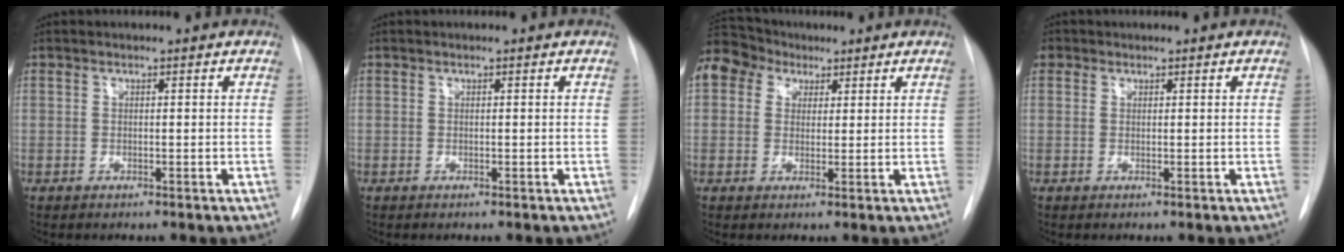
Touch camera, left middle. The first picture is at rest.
{"total": 0.0}
{"total": 15.3, "force": [7.8, 12.0, 5.6], "torque": [-0.186, 0.080, 0.152]}
{"total": 1.0, "force": [0.5, 0.9, 0.1], "torque": [0.005, 0.005, 0.003]}